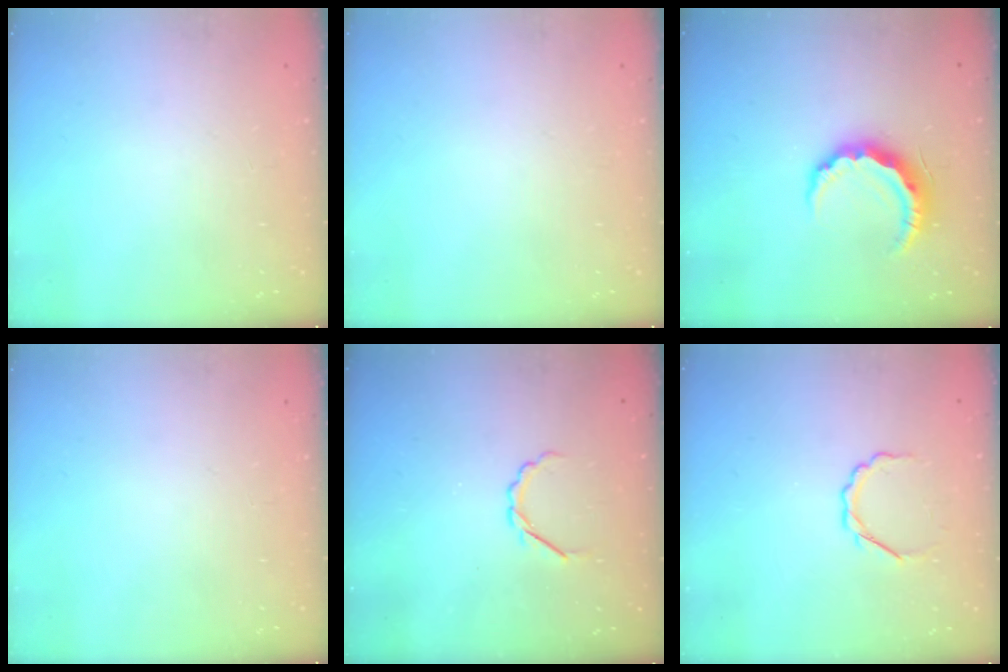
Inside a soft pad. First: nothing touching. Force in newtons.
{"total": 0.0}
{"total": 10.3, "press": 10.3, "slide": 0.8}
{"total": 0.0}
{"total": 2.5, "press": 2.4, "slide": 0.8}
{"total": 3.7, "press": 3.5, "slide": 1.1}